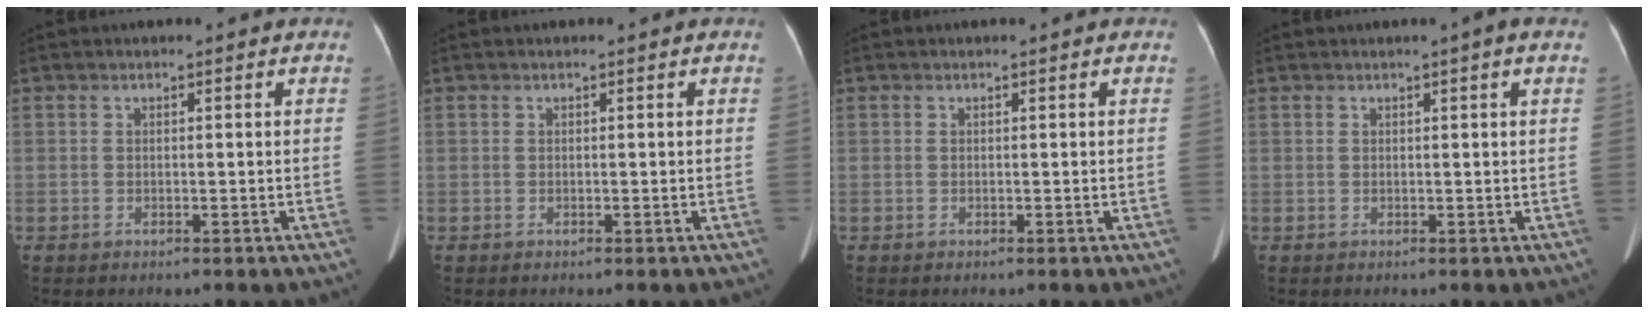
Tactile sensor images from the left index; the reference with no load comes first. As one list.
[{"total": 0.0}, {"total": 0.0}, {"total": 1.3, "force": [0.7, -0.3, 1.1], "torque": [-0.019, 0.001, 0.010]}]